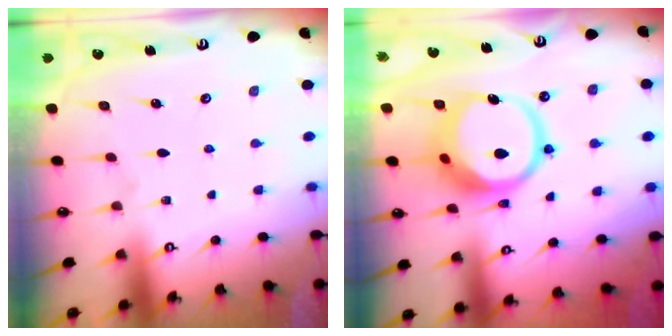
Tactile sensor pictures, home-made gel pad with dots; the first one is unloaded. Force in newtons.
{"total": 14.3, "press": 14.2, "slide": 1.9}